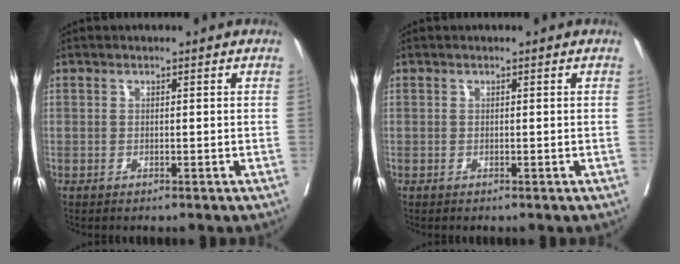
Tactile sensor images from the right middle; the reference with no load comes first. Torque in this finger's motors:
{"motor_torque": [0.00, 0.00, -0.01, -0.02]}